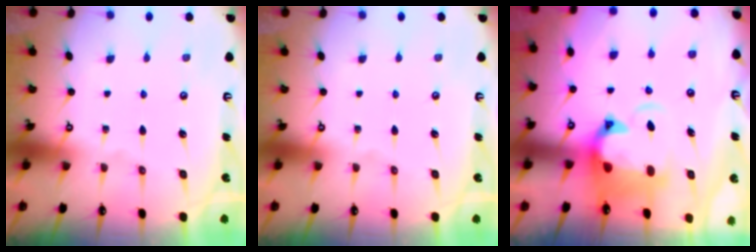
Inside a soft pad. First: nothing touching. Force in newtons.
{"total": 0.0}
{"total": 3.1, "press": 2.8, "slide": 1.4}